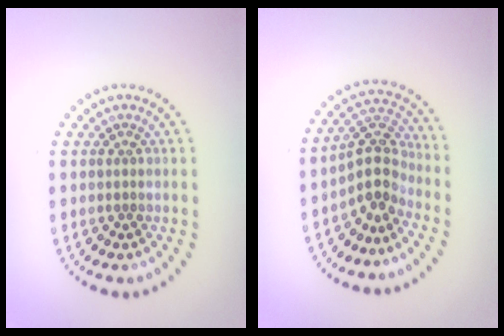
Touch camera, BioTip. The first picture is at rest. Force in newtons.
{"total": 3.6, "press": 3.0, "slide": 1.9}